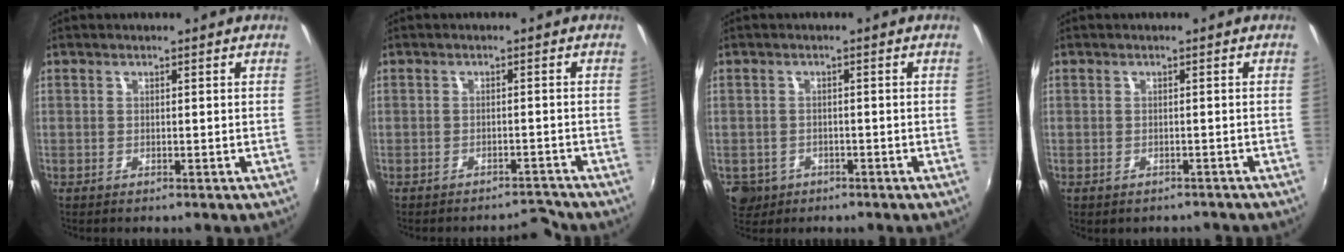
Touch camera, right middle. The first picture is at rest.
{"total": 3.6, "force": [-3.5, 0.7, 0.2], "torque": [0.000, 0.003, -0.049]}
{"total": 4.9, "force": [-2.0, 4.2, 1.5], "torque": [-0.039, -0.004, -0.026]}
{"total": 2.6, "force": [-2.1, 1.2, 0.9], "torque": [-0.019, -0.009, -0.024]}